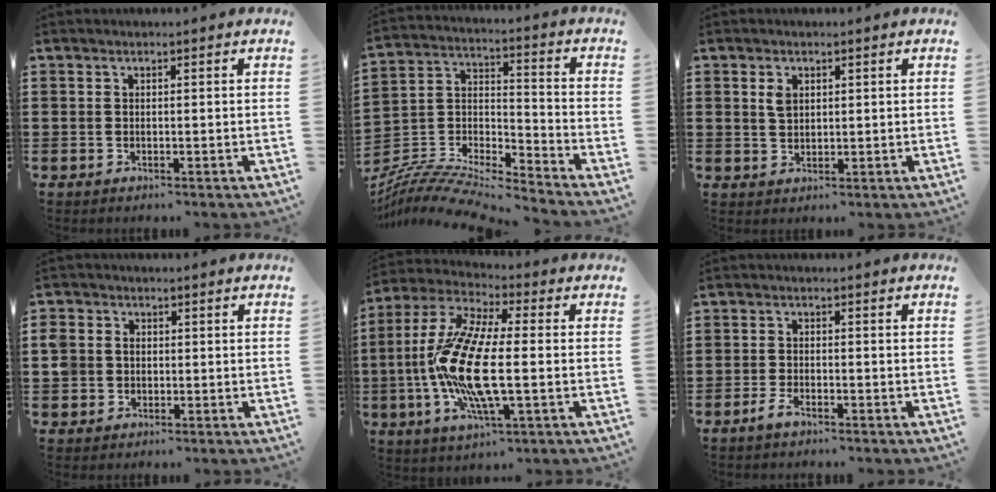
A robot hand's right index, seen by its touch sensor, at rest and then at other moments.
{"total": 9.3, "force": [-9.0, 1.0, 2.1], "torque": [-0.047, 0.005, -0.184]}
{"total": 2.2, "force": [0.9, 1.3, 1.4], "torque": [-0.033, 0.002, 0.017]}
{"total": 2.8, "force": [-0.2, 2.7, 0.9], "torque": [-0.035, 0.008, -0.008]}
{"total": 14.2, "force": [-1.9, 4.3, 13.4], "torque": [-0.308, -0.023, -0.043]}
{"total": 2.0, "force": [-1.5, 0.5, 1.1], "torque": [-0.028, -0.001, -0.033]}